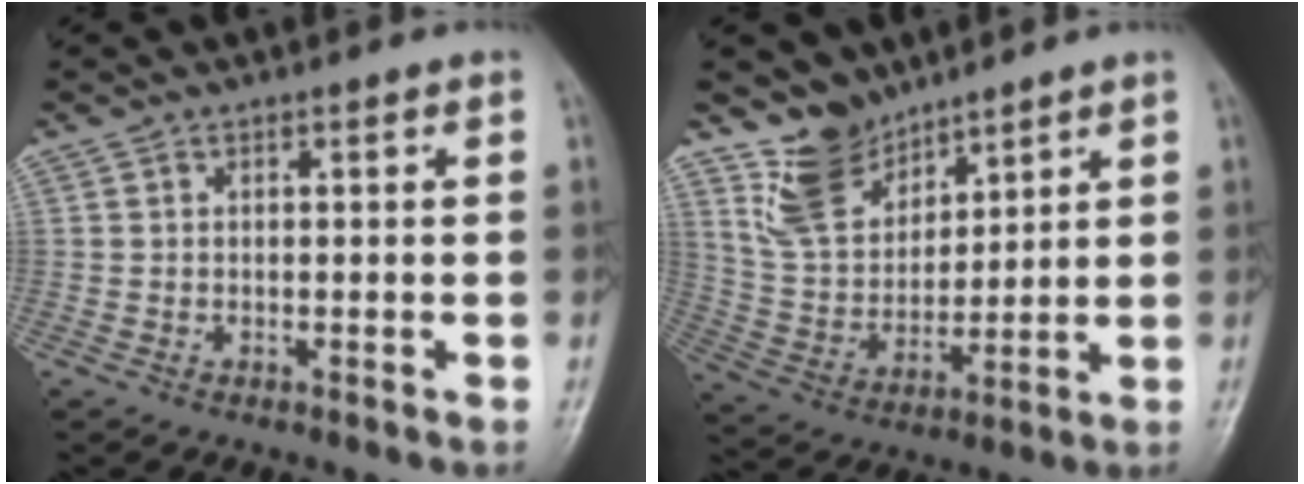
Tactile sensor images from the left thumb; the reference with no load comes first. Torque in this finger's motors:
{"motor_torque": [0.18, 0.08, -0.10, -0.49, 0.14]}